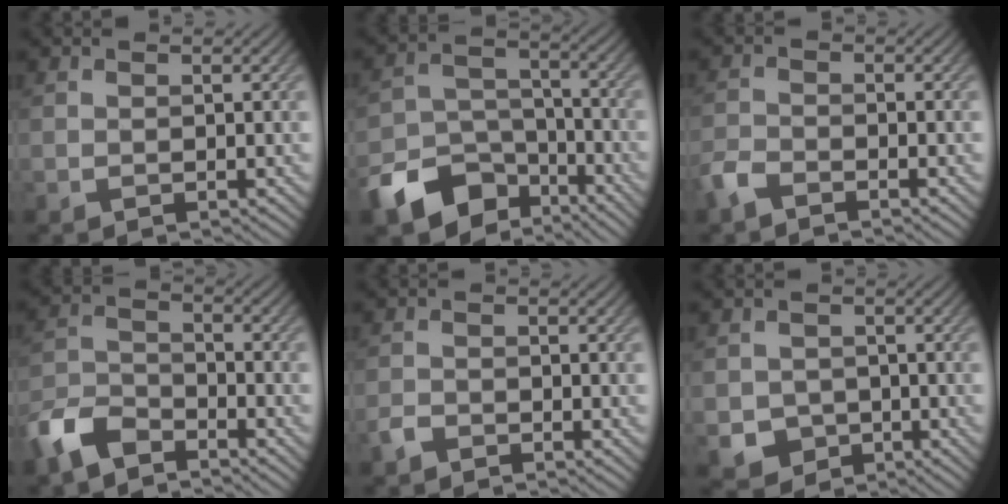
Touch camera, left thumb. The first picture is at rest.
{"total": 11.5, "force": [-7.5, 7.0, 5.0], "torque": [-0.112, -0.022, -0.137]}
{"total": 2.9, "force": [-2.4, 0.9, 1.4], "torque": [-0.036, -0.006, -0.060]}
{"total": 6.9, "force": [-5.3, 2.8, 3.4], "torque": [-0.075, -0.004, -0.123]}
{"total": 1.5, "force": [-1.3, 0.5, 0.6], "torque": [-0.012, 0.000, -0.031]}
{"total": 3.5, "force": [-1.3, 3.0, 1.1], "torque": [-0.027, -0.012, -0.026]}